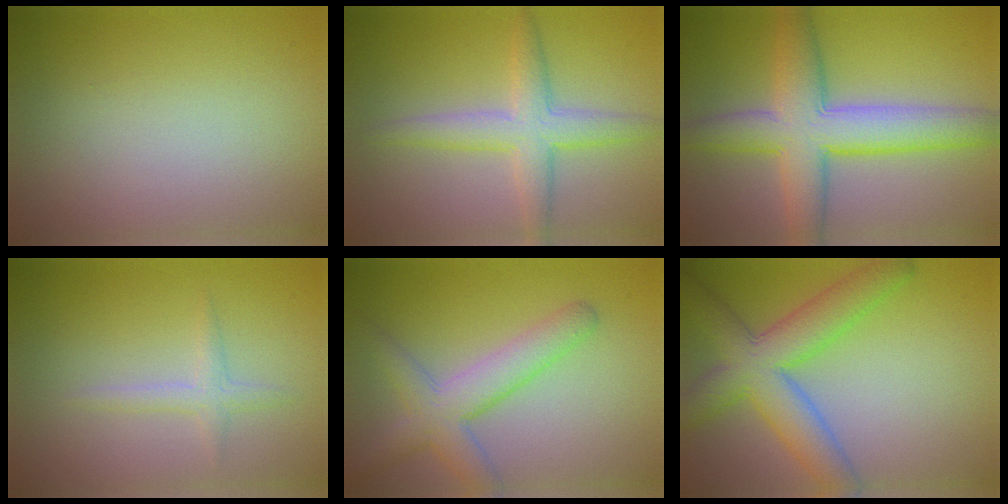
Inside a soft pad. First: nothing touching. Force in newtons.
{"total": 4.0, "press": 4.0, "slide": 0.1}
{"total": 7.9, "press": 7.9, "slide": 0.2}
{"total": 1.5, "press": 1.5, "slide": 0.1}
{"total": 4.7, "press": 4.7, "slide": 0.2}
{"total": 7.4, "press": 7.4, "slide": 0.2}